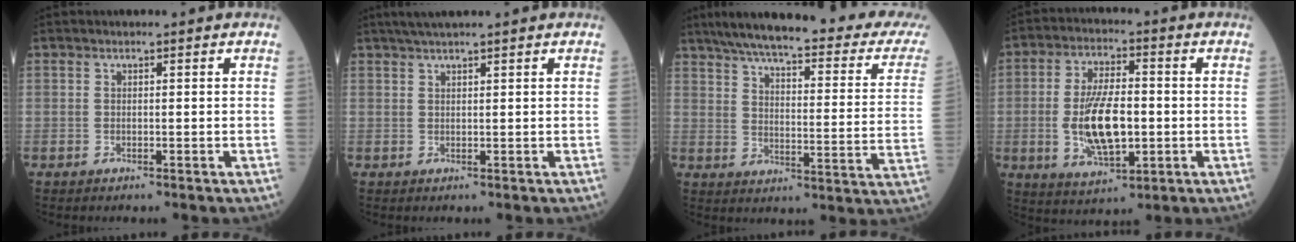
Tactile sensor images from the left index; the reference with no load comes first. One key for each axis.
{"total": 4.3, "fx": 3.6, "fy": -0.3, "fz": 2.5, "tx": -0.040, "ty": 0.026, "tz": 0.065}
{"total": 27.9, "fx": 23.9, "fy": 3.1, "fz": 14.2, "tx": -0.207, "ty": -0.046, "tz": 0.293}
{"total": 11.1, "fx": -1.3, "fy": 4.3, "fz": 10.2, "tx": -0.207, "ty": -0.003, "tz": -0.019}